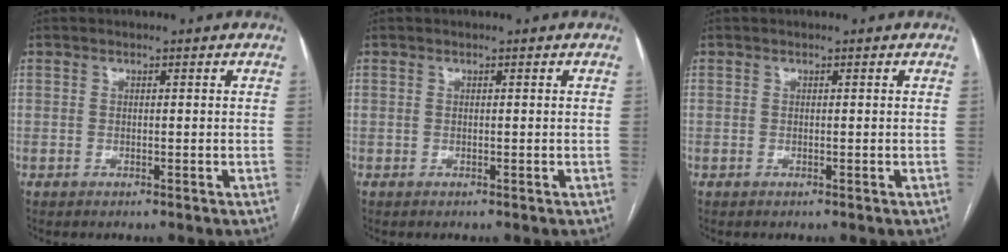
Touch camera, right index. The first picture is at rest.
{"total": 0.0}
{"total": 0.0}